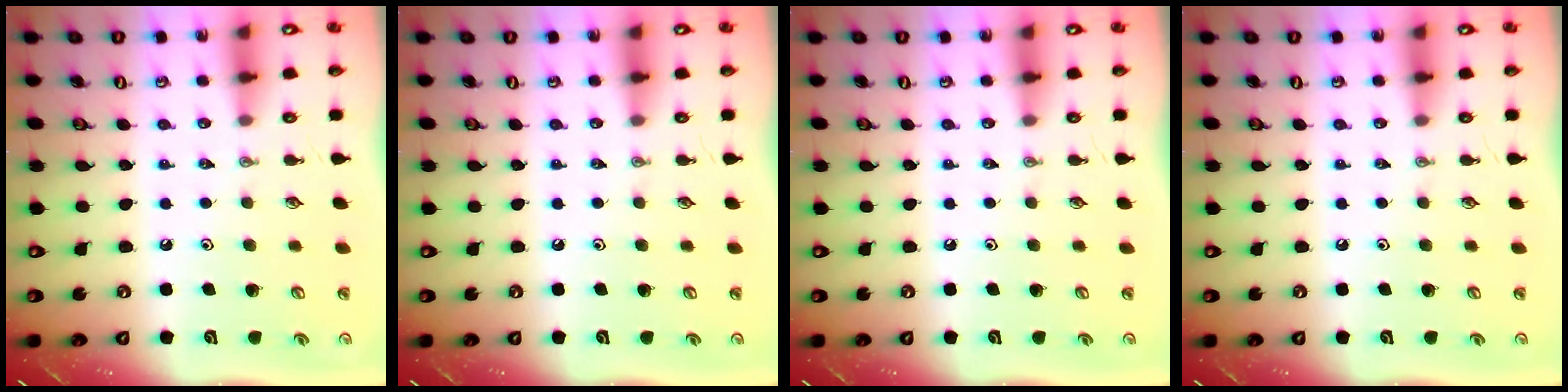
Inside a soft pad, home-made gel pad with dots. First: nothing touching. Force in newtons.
{"total": 0.0}
{"total": 0.0}
{"total": 0.0}